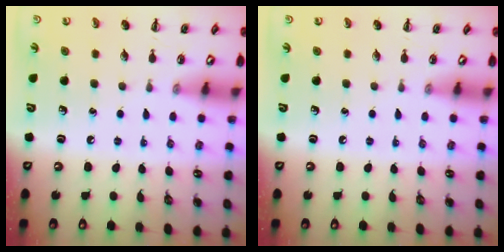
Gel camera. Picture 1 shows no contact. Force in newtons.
{"total": 0.0}